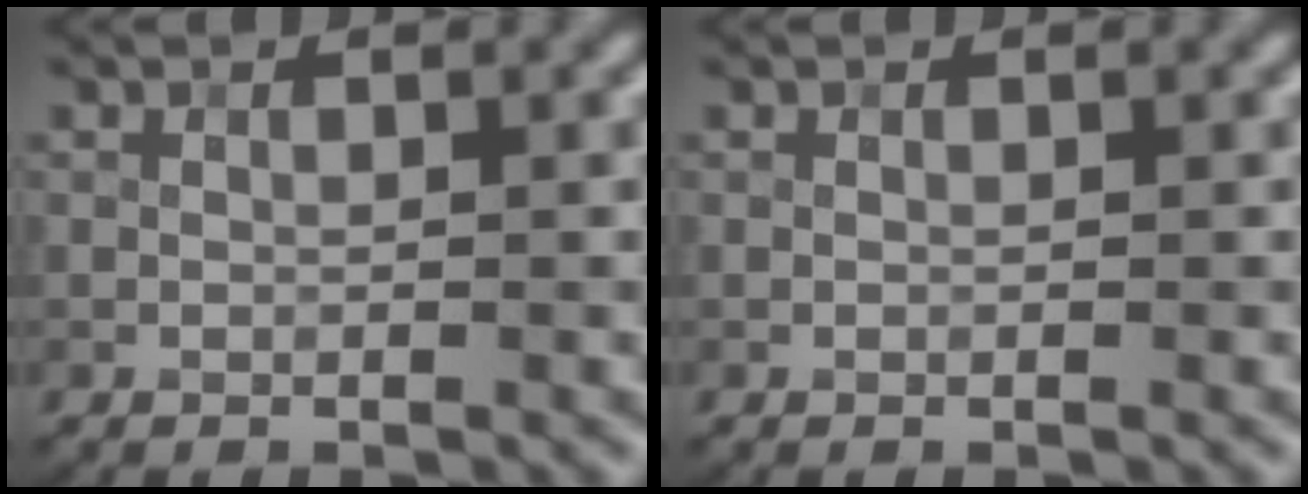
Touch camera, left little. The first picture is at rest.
{"total": 0.0}